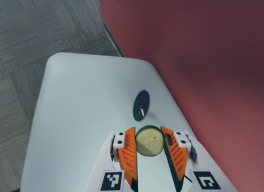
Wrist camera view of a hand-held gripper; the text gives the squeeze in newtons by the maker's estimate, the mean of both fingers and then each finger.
{"total": 10.3, "left": 10.8, "right": 9.9}